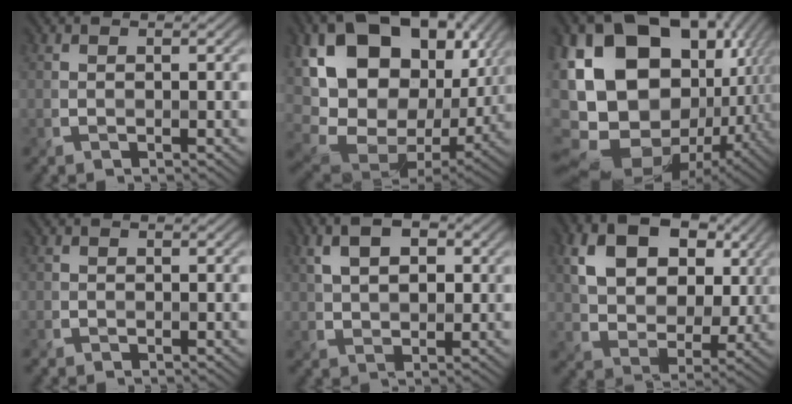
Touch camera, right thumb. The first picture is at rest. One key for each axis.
{"total": 20.6, "fx": 4.4, "fy": 14.3, "fz": 14.1, "tx": -0.293, "ty": -0.002, "tz": 0.110}
{"total": 20.4, "fx": 1.9, "fy": 14.3, "fz": 14.4, "tx": -0.293, "ty": 0.003, "tz": 0.052}
{"total": 0.7, "fx": -0.3, "fy": 0.5, "fz": -0.3, "tx": 0.012, "ty": -0.005, "tz": -0.011}
{"total": 6.0, "fx": 2.1, "fy": 3.5, "fz": 4.4, "tx": -0.084, "ty": 0.010, "tz": 0.025}
{"total": 11.2, "fx": 3.8, "fy": 7.8, "fz": 7.0, "tx": -0.138, "ty": 0.005, "tz": 0.062}